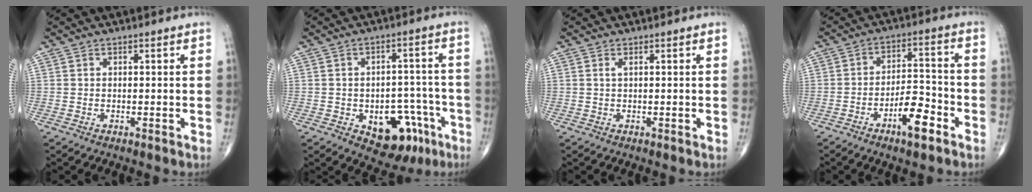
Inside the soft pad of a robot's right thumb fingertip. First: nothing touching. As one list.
[{"total": 12.3, "force": [-5.3, 7.6, 8.0], "torque": [-0.065, 0.041, -0.061]}, {"total": 0.6, "force": [0.2, 0.1, 0.5], "torque": [-0.018, 0.001, 0.004]}, {"total": 8.8, "force": [-4.7, 3.1, 6.7], "torque": [-0.102, 0.036, -0.078]}]